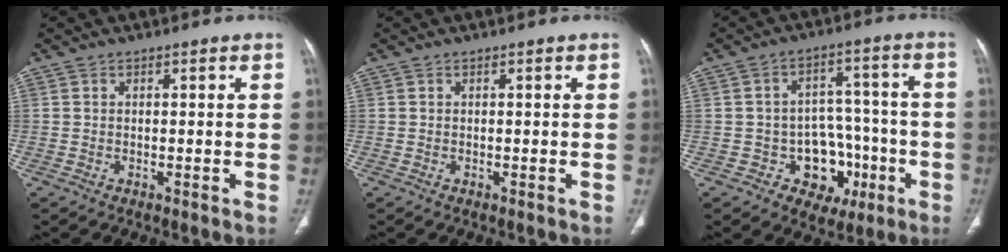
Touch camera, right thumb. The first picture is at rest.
{"total": 0.0}
{"total": 11.1, "force": [-3.9, 9.0, 5.2], "torque": [-0.017, 0.046, -0.044]}